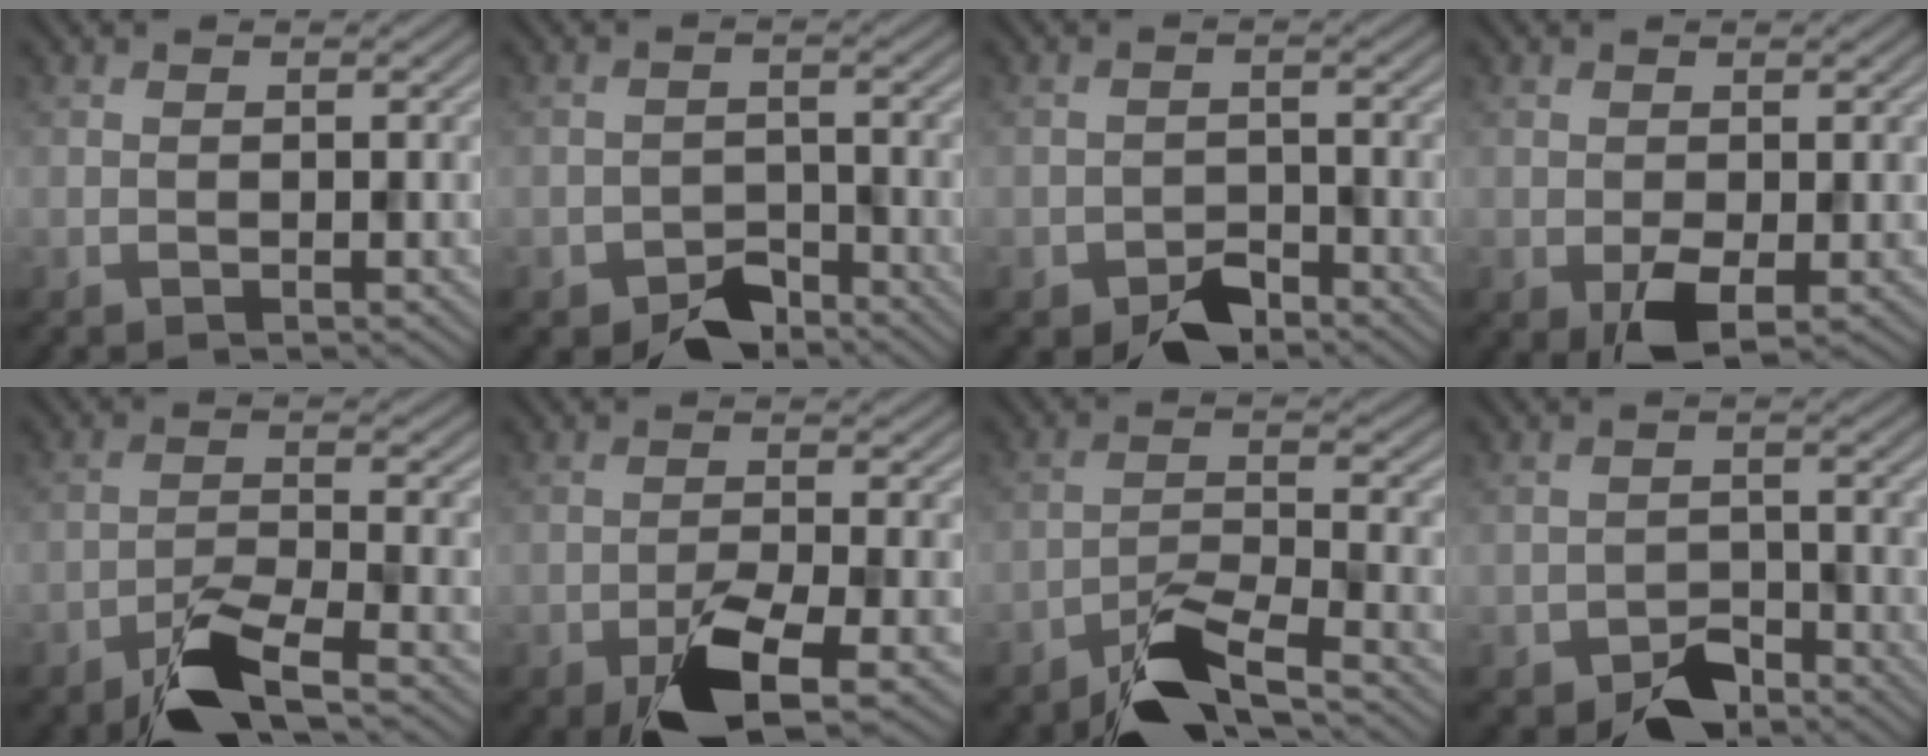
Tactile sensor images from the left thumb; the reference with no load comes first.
{"total": 4.2, "force": [-3.1, 2.2, 1.6], "torque": [-0.024, -0.005, -0.059]}
{"total": 3.8, "force": [-2.7, 2.1, 1.7], "torque": [-0.026, -0.005, -0.051]}
{"total": 4.0, "force": [-1.2, 2.3, 3.0], "torque": [-0.065, -0.015, -0.022]}
{"total": 6.6, "force": [-4.6, 1.7, 4.4], "torque": [-0.084, -0.003, -0.090]}
{"total": 7.0, "force": [-3.9, 2.2, 5.4], "torque": [-0.097, -0.004, -0.072]}
{"total": 7.3, "force": [-5.4, 1.9, 4.6], "torque": [-0.085, -0.002, -0.103]}
{"total": 4.5, "force": [-3.3, 2.4, 1.9], "torque": [-0.030, -0.005, -0.062]}